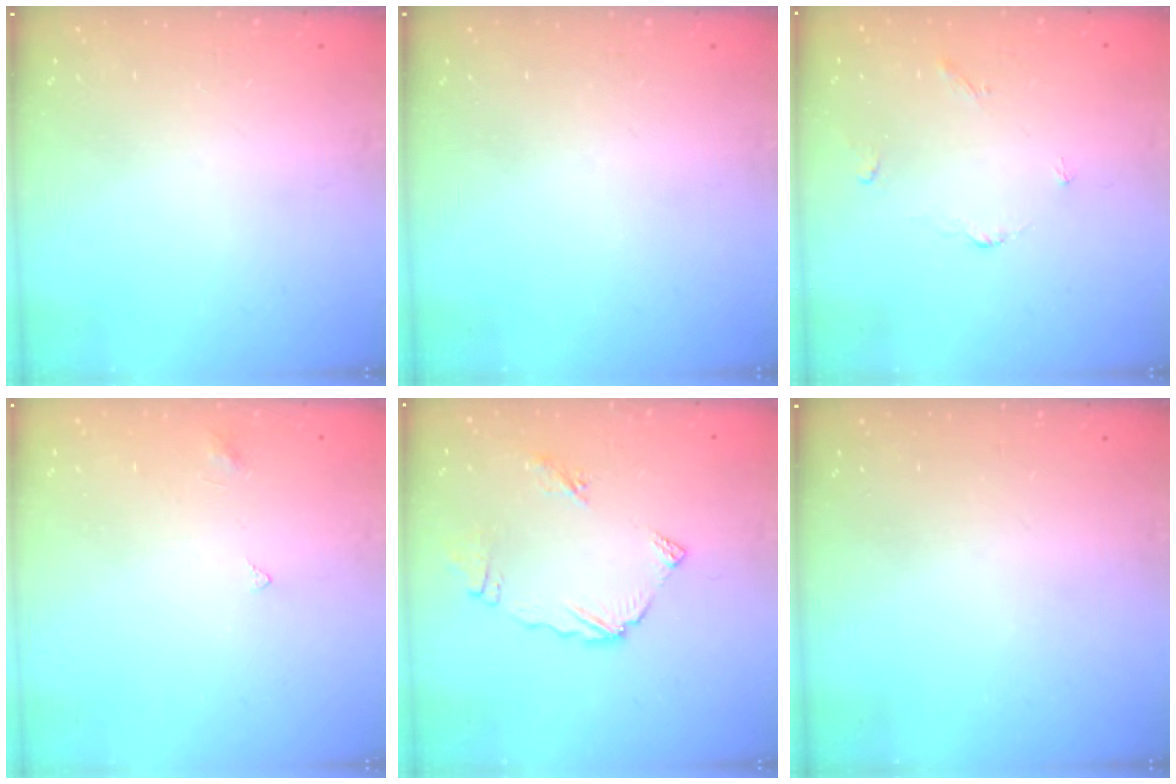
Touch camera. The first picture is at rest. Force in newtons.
{"total": 0.0}
{"total": 3.0, "press": 2.9, "slide": 0.5}
{"total": 2.5, "press": 2.4, "slide": 0.4}
{"total": 8.2, "press": 8.1, "slide": 0.9}
{"total": 0.0}